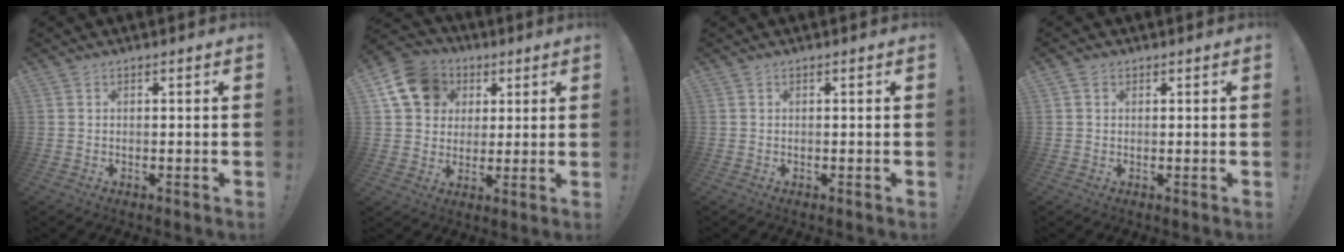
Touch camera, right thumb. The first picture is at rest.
{"total": 14.4, "force": [5.1, 11.8, 6.4], "torque": [-0.086, -0.016, 0.104]}
{"total": 0.0}
{"total": 1.4, "force": [0.8, 1.1, 0.4], "torque": [-0.002, 0.000, 0.014]}